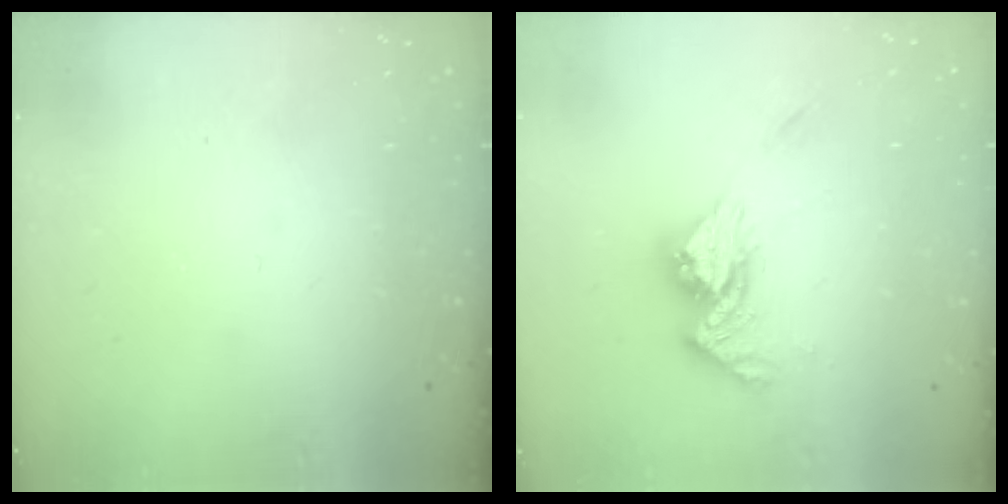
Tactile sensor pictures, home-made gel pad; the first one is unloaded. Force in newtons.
{"total": 12.3, "press": 12.3, "slide": 1.3}